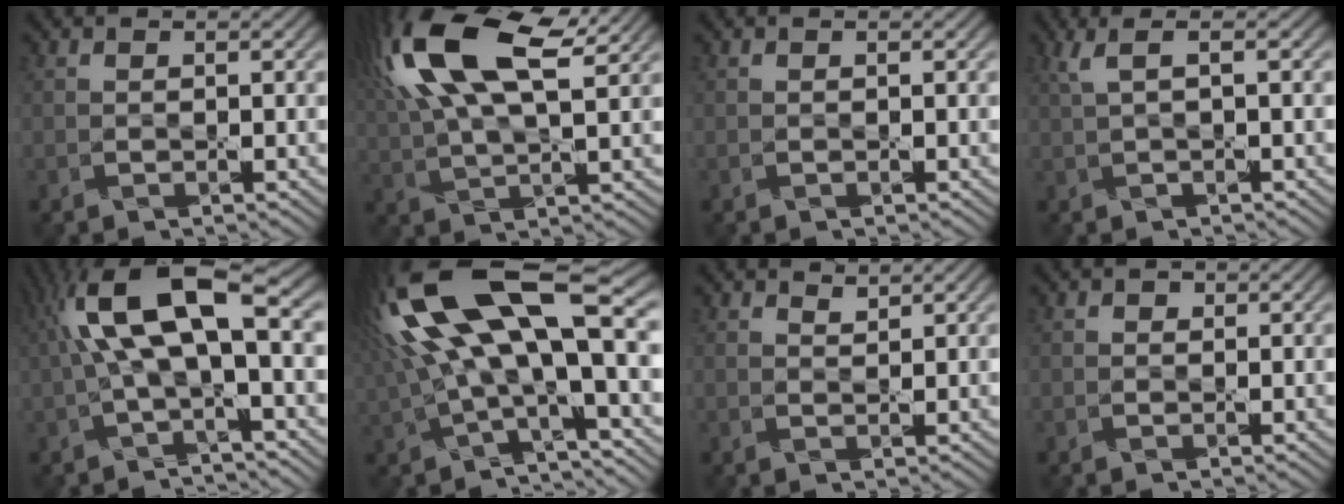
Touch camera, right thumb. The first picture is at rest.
{"total": 16.7, "force": [7.3, 6.3, 13.6], "torque": [-0.308, 0.034, 0.119]}
{"total": 0.0}
{"total": 2.6, "force": [0.8, 0.3, 2.5], "torque": [-0.055, 0.012, 0.016]}
{"total": 11.2, "force": [1.5, 3.3, 10.6], "torque": [-0.206, 0.020, 0.024]}
{"total": 18.1, "force": [4.0, 6.5, 16.5], "torque": [-0.354, 0.005, 0.081]}
{"total": 1.3, "force": [1.3, 0.1, 0.3], "torque": [-0.015, -0.001, 0.028]}
{"total": 0.6, "force": [0.3, 0.5, 0.2], "torque": [-0.003, 0.000, 0.002]}